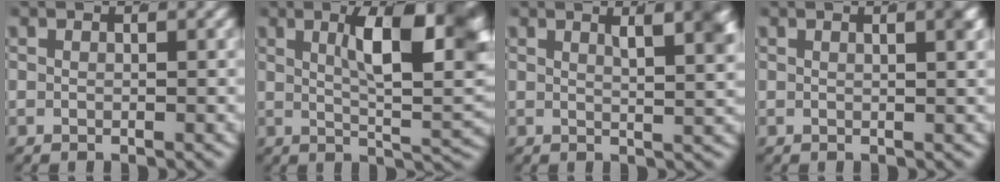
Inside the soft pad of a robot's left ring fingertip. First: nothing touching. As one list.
[{"total": 10.6, "force": [2.2, 3.3, 9.8], "torque": [-0.107, -0.002, 0.039]}, {"total": 5.2, "force": [2.2, 1.1, 4.5], "torque": [-0.042, -0.001, 0.036]}, {"total": 1.8, "force": [0.8, -0.1, 1.6], "torque": [-0.011, 0.004, 0.011]}]